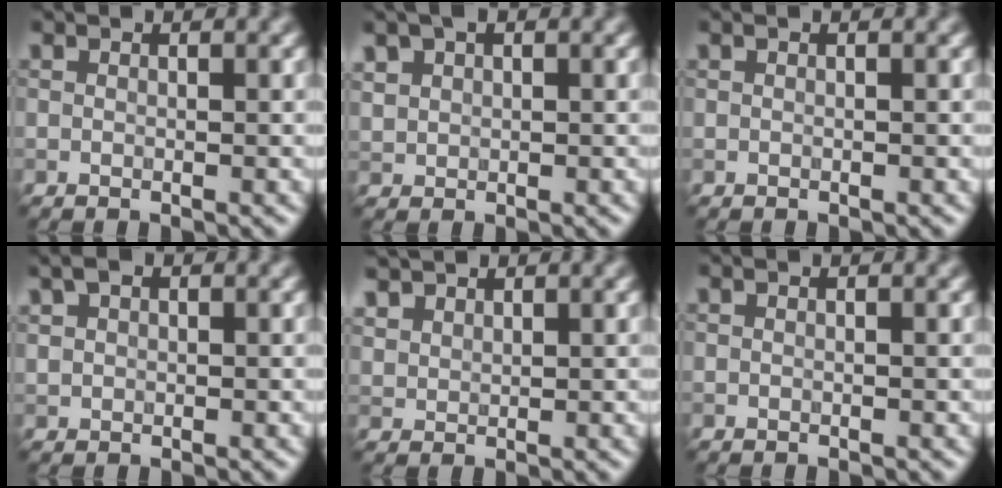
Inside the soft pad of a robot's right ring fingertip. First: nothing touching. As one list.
[{"total": 2.9, "force": [1.5, 2.0, 1.6], "torque": [-0.036, 0.011, 0.020]}, {"total": 0.0}, {"total": 1.8, "force": [0.8, 1.3, 1.0], "torque": [-0.022, 0.003, 0.014]}, {"total": 2.6, "force": [2.1, 1.4, 0.7], "torque": [-0.030, -0.004, 0.053]}, {"total": 0.0}]